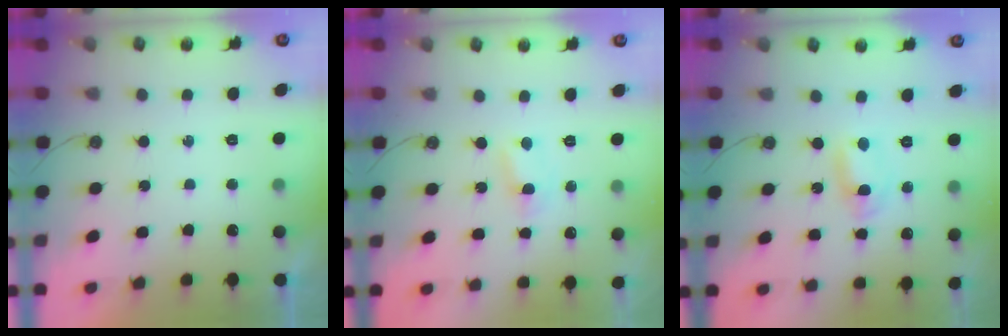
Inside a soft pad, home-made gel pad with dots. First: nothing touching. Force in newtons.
{"total": 2.8, "press": 2.8, "slide": 0.3}
{"total": 2.1, "press": 1.7, "slide": 1.2}